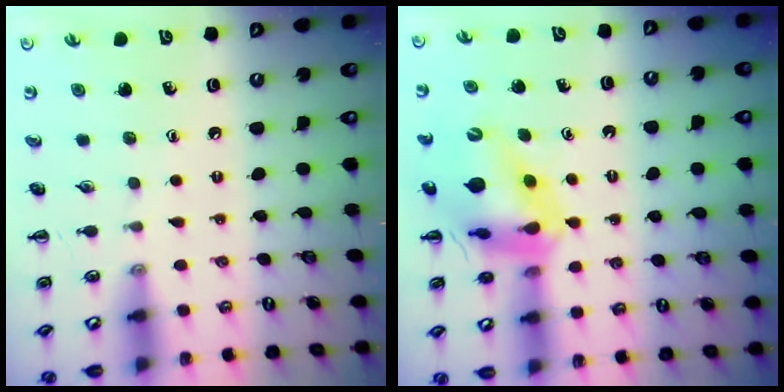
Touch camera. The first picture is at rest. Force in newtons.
{"total": 13.7, "press": 13.2, "slide": 3.7}